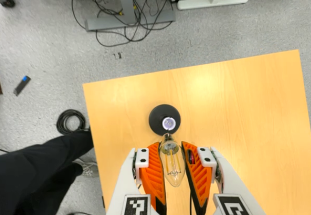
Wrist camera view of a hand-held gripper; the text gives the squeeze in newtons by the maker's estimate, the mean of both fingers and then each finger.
{"total": 19.4, "left": 20.9, "right": 17.9}